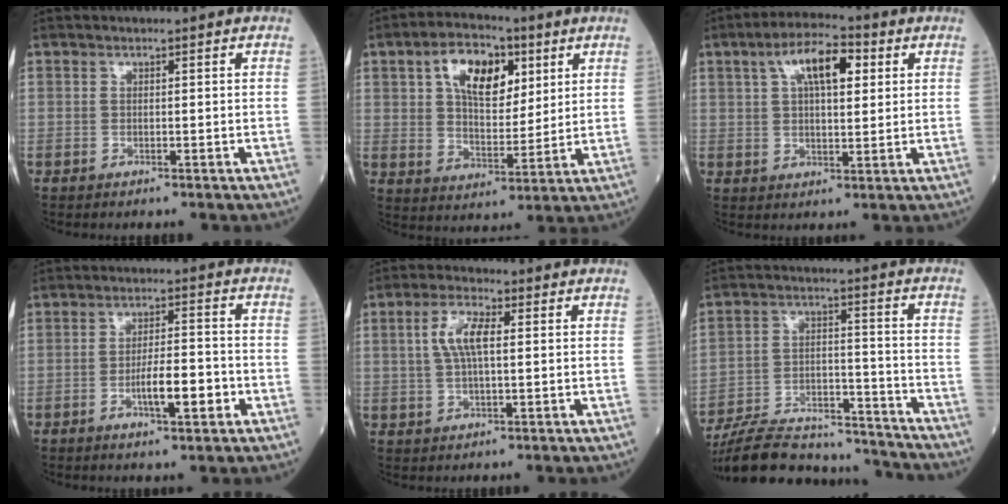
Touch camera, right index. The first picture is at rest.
{"total": 11.4, "force": [4.7, 6.0, 8.5], "torque": [-0.153, 0.021, 0.081]}
{"total": 9.3, "force": [3.5, 3.2, 7.9], "torque": [-0.142, 0.023, 0.058]}
{"total": 6.3, "force": [-2.3, 1.3, 5.8], "torque": [-0.100, 0.002, -0.037]}
{"total": 6.0, "force": [1.2, 1.7, 5.6], "torque": [-0.120, 0.011, 0.024]}
{"total": 20.5, "force": [-19.3, 3.8, 5.7], "torque": [-0.120, 0.011, -0.297]}